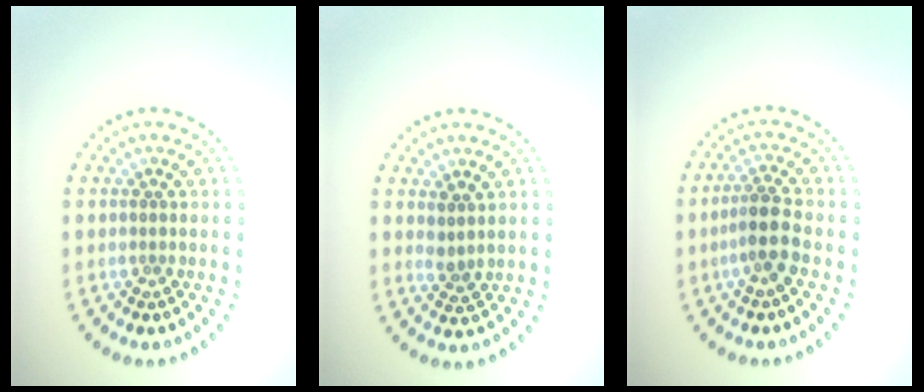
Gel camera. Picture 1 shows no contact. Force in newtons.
{"total": 1.4, "press": 1.2, "slide": 0.9}
{"total": 2.7, "press": 2.2, "slide": 1.5}